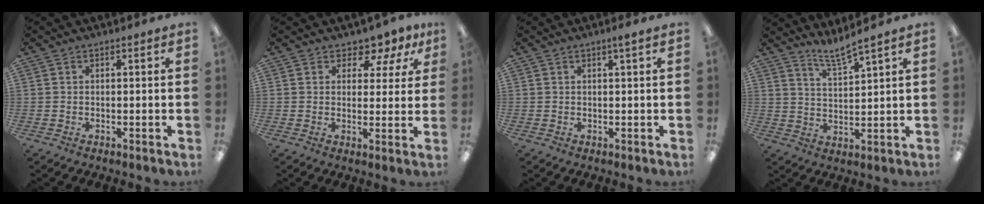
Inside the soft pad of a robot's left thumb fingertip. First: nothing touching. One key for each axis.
{"total": 4.9, "fx": 3.5, "fy": 3.0, "fz": 1.6, "tx": -0.018, "ty": -0.021, "tz": 0.059}
{"total": 1.5, "fx": 0.8, "fy": 0.0, "fz": 1.2, "tx": -0.025, "ty": 0.002, "tz": 0.013}
{"total": 5.1, "fx": 4.7, "fy": -0.3, "fz": 1.9, "tx": -0.050, "ty": -0.029, "tz": 0.084}